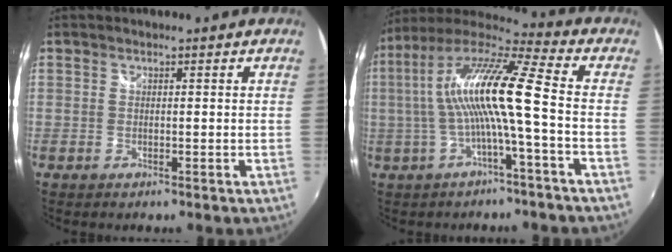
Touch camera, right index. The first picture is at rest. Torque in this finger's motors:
{"motor_torque": [1.68, -0.46, 1.05, 0.21]}